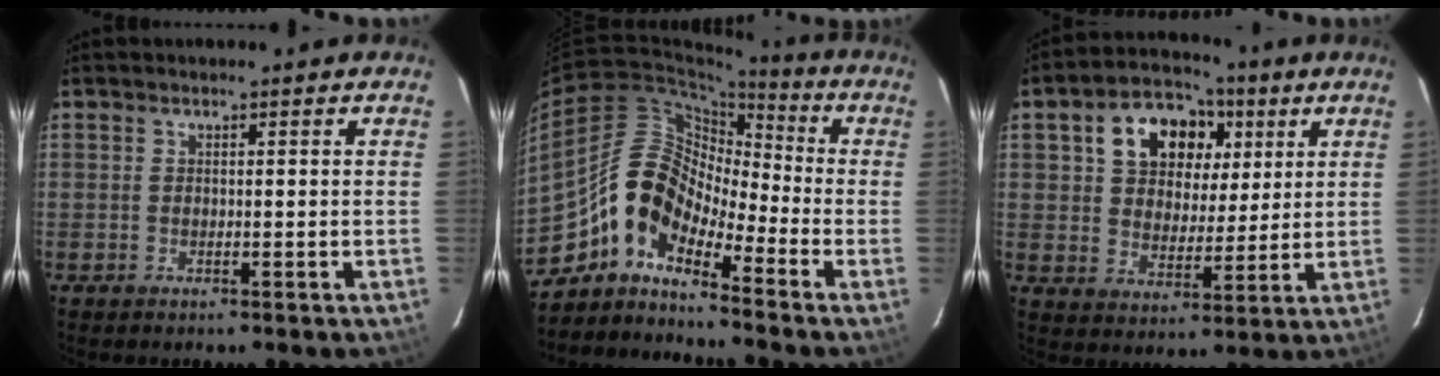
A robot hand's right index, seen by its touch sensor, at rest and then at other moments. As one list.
[{"total": 10.3, "force": [-7.0, 4.8, 5.8], "torque": [-0.097, 0.028, -0.154]}, {"total": 13.6, "force": [5.3, 9.7, 7.9], "torque": [-0.162, 0.039, 0.094]}]